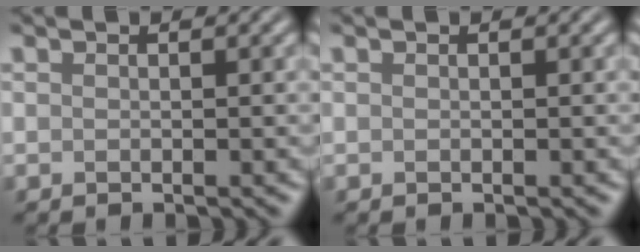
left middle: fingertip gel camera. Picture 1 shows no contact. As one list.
[{"total": 0.0}]